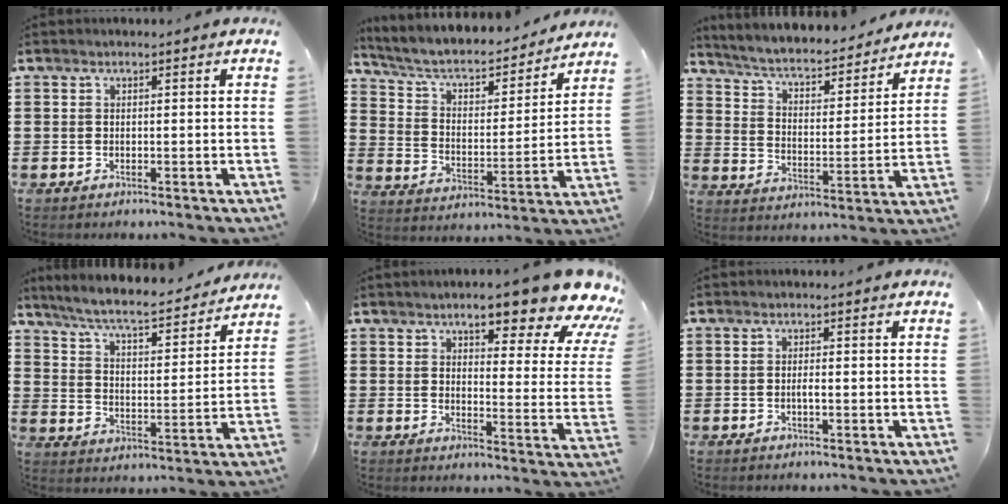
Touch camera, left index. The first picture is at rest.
{"total": 5.5, "force": [4.5, 1.8, 2.6], "torque": [-0.073, -0.031, 0.068]}
{"total": 4.7, "force": [4.3, 0.6, 1.8], "torque": [-0.056, -0.036, 0.065]}
{"total": 6.8, "force": [6.2, 0.1, 2.8], "torque": [-0.078, -0.043, 0.102]}
{"total": 9.9, "force": [7.7, 2.0, 5.8], "torque": [-0.091, -0.049, 0.124]}
{"total": 1.0, "force": [-0.3, 0.2, 1.0], "torque": [-0.019, -0.002, -0.004]}